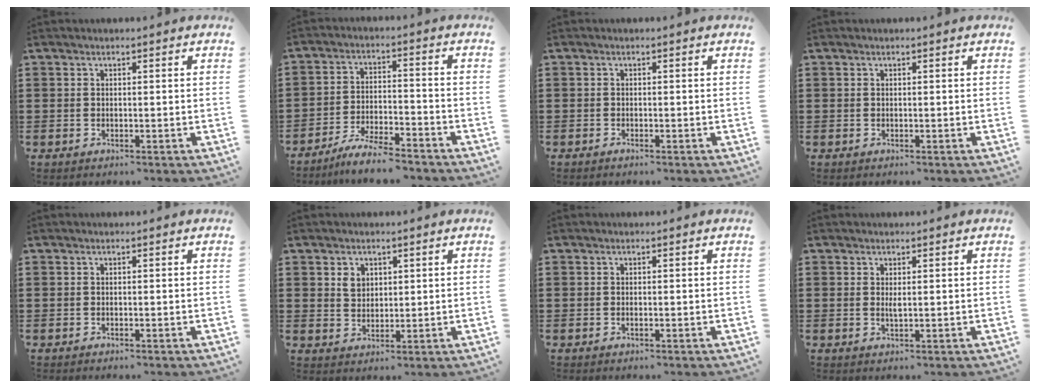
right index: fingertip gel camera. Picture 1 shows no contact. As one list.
[{"total": 5.7, "force": [-5.4, 0.1, 1.9], "torque": [-0.046, -0.002, -0.106]}, {"total": 0.5, "force": [-0.5, -0.1, 0.2], "torque": [-0.005, -0.004, -0.009]}, {"total": 0.0}, {"total": 0.0}, {"total": 2.7, "force": [1.3, 2.1, 1.1], "torque": [-0.028, 0.008, 0.023]}, {"total": 0.0}, {"total": 1.2, "force": [0.3, 0.2, 1.1], "torque": [-0.022, 0.002, 0.005]}]